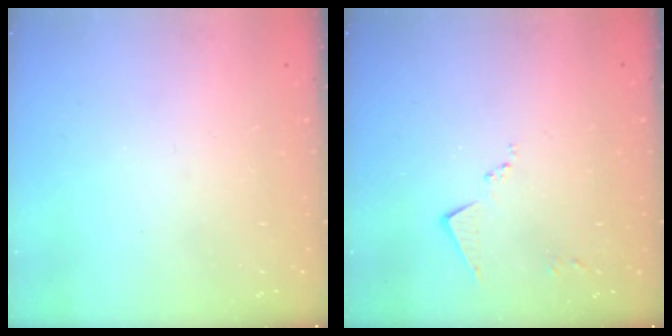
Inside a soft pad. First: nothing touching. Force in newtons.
{"total": 5.4, "press": 5.4, "slide": 0.5}